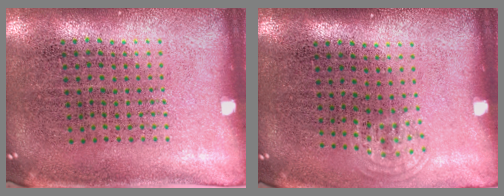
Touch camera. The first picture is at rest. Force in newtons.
{"total": 0.8, "press": 0.5, "slide": 0.6}